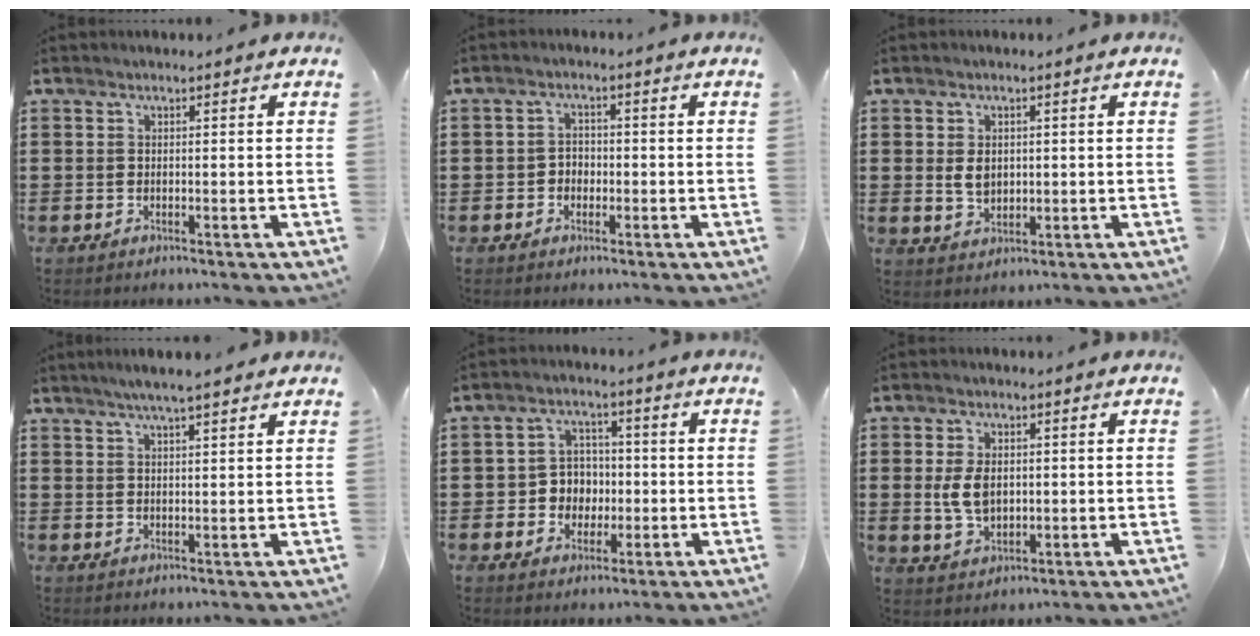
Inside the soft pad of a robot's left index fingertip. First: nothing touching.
{"total": 2.1, "force": [-1.0, 1.7, 0.6], "torque": [-0.017, 0.006, -0.024]}
{"total": 3.2, "force": [0.4, 2.3, 2.2], "torque": [-0.040, 0.005, 0.005]}
{"total": 3.8, "force": [3.1, 0.1, 2.3], "torque": [-0.050, 0.003, 0.054]}
{"total": 5.0, "force": [-0.7, 4.8, 1.3], "torque": [-0.043, 0.015, -0.015]}
{"total": 5.4, "force": [0.4, 3.5, 4.1], "torque": [-0.099, -0.001, -0.001]}